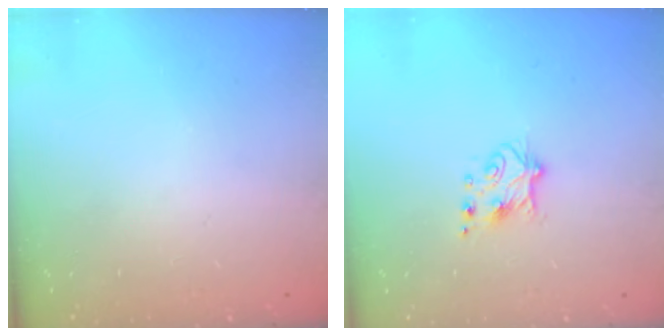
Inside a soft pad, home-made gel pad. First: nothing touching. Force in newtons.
{"total": 5.5, "press": 5.4, "slide": 1.0}